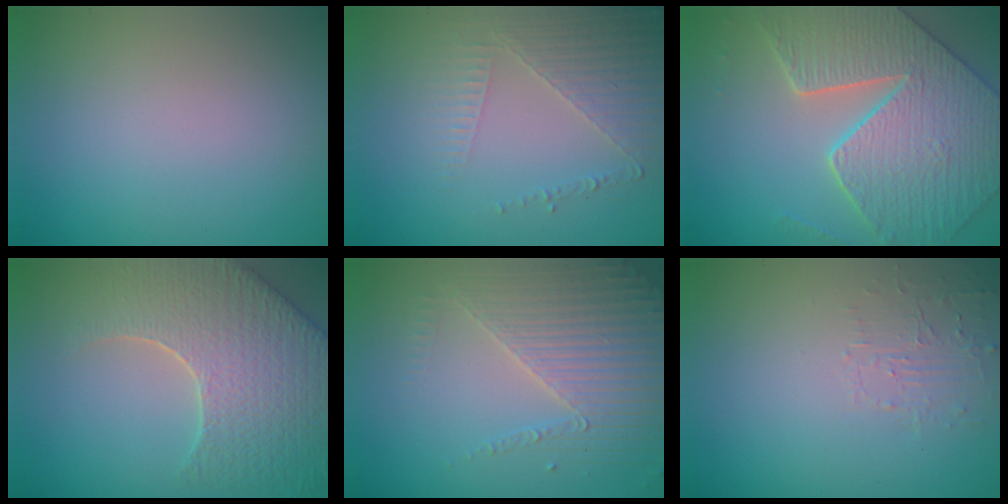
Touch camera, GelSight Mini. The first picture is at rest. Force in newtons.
{"total": 3.7, "press": 3.1, "slide": 2.0}
{"total": 7.6, "press": 6.6, "slide": 3.9}
{"total": 8.0, "press": 6.4, "slide": 4.9}
{"total": 3.9, "press": 3.7, "slide": 1.3}
{"total": 1.5, "press": 0.1, "slide": 1.5}